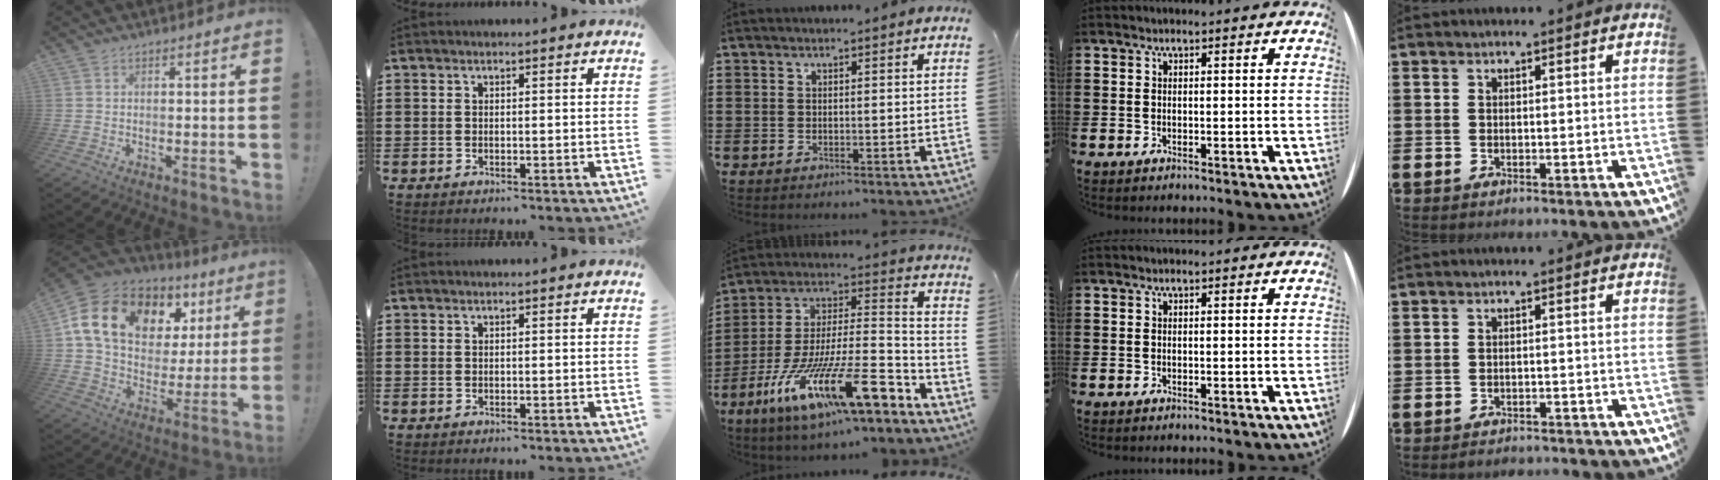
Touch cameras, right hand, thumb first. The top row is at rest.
{"thumb": {"total": 18.8, "force": [9.0, 12.0, 11.3], "torque": [-0.192, -0.033, 0.172]}, "middle": {"total": 18.4, "force": [-11.6, 3.7, 13.7], "torque": [-0.264, 0.015, -0.200]}, "little": {"total": 1.3, "force": [-1.3, 0.0, -0.1], "torque": [-0.003, 0.002, -0.028]}}